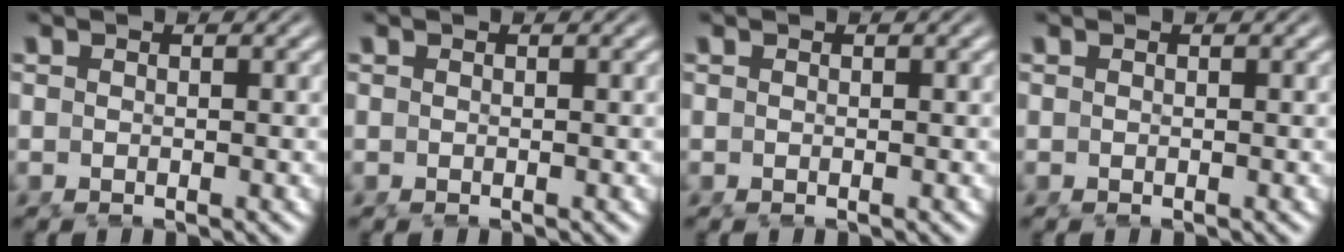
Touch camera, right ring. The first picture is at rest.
{"total": 0.0}
{"total": 0.0}
{"total": 0.0}